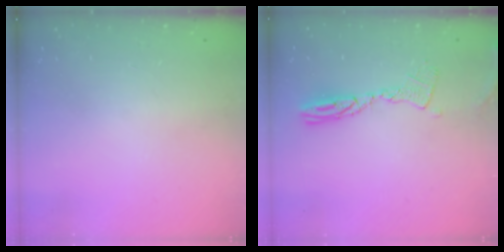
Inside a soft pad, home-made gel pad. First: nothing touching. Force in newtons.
{"total": 9.7, "press": 9.6, "slide": 0.9}